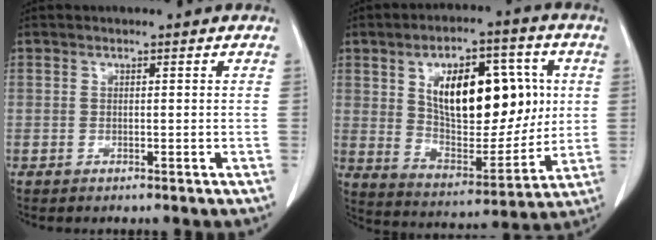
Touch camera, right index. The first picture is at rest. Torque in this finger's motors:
{"motor_torque": [1.25, 0.81, 0.85, 0.21]}